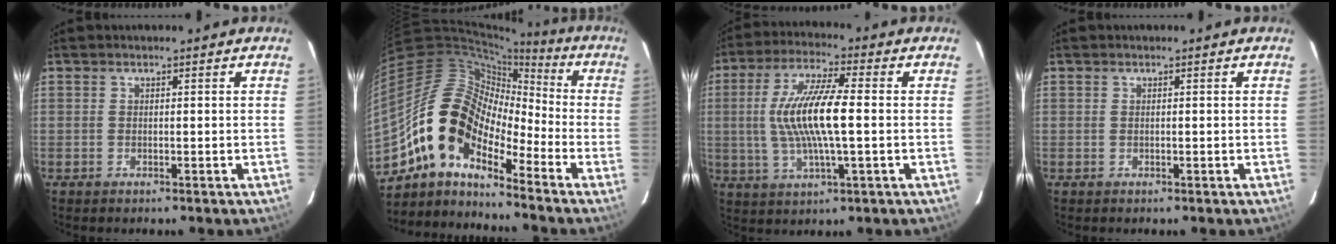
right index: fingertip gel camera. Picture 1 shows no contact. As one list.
[{"total": 13.7, "force": [-8.6, 6.7, 8.3], "torque": [-0.140, 0.012, -0.182]}, {"total": 13.0, "force": [0.0, 2.3, 12.8], "torque": [-0.250, 0.003, -0.001]}, {"total": 0.0}]